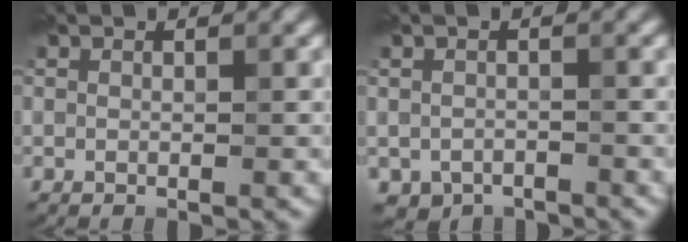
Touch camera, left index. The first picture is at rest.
{"total": 2.0, "force": [-1.6, 1.1, 0.5], "torque": [-0.003, -0.011, -0.028]}